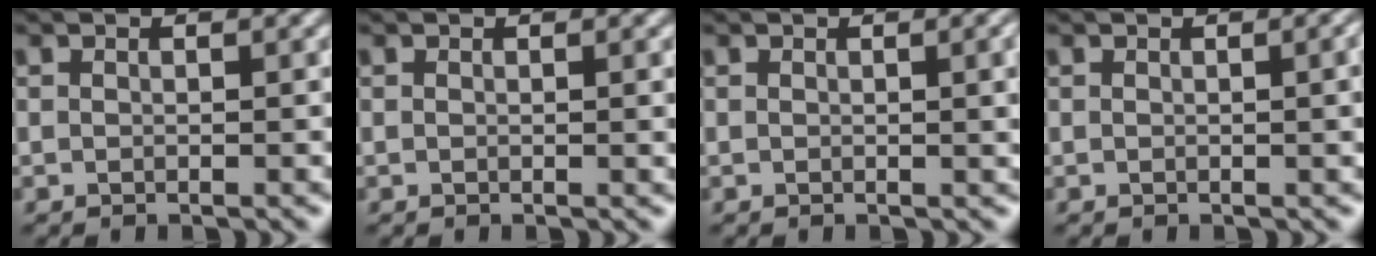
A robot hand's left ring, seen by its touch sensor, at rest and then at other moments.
{"total": 0.7, "force": [0.1, 0.1, 0.6], "torque": [-0.007, 0.000, 0.000]}
{"total": 2.5, "force": [0.3, 0.8, 2.3], "torque": [-0.023, 0.003, 0.000]}
{"total": 2.1, "force": [0.1, 0.6, 2.0], "torque": [-0.018, 0.003, -0.001]}